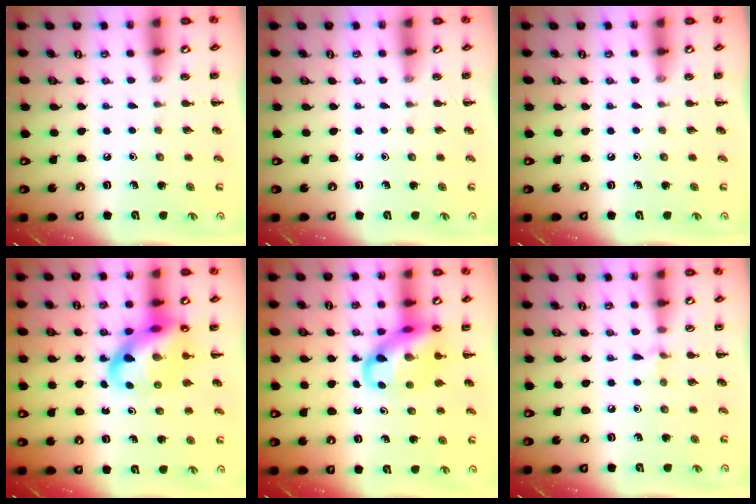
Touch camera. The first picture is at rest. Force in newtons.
{"total": 0.0}
{"total": 0.0}
{"total": 14.7, "press": 14.2, "slide": 3.6}
{"total": 13.7, "press": 13.2, "slide": 3.8}
{"total": 4.9, "press": 4.6, "slide": 1.5}